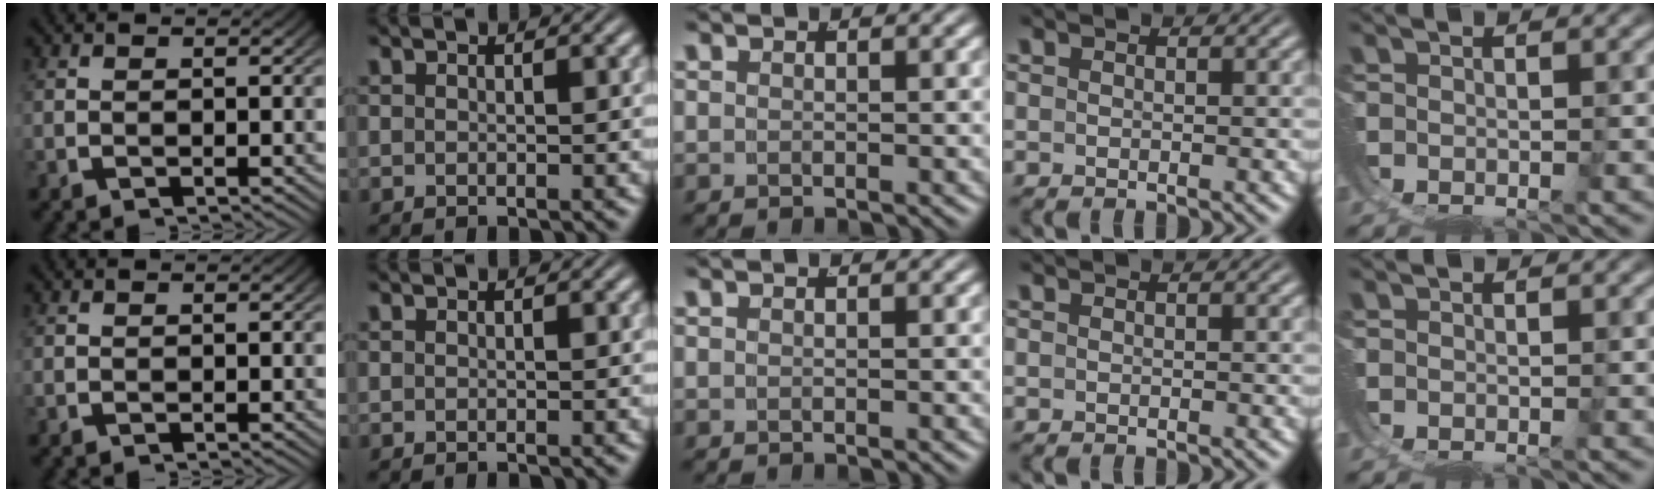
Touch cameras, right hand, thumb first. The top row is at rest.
{}